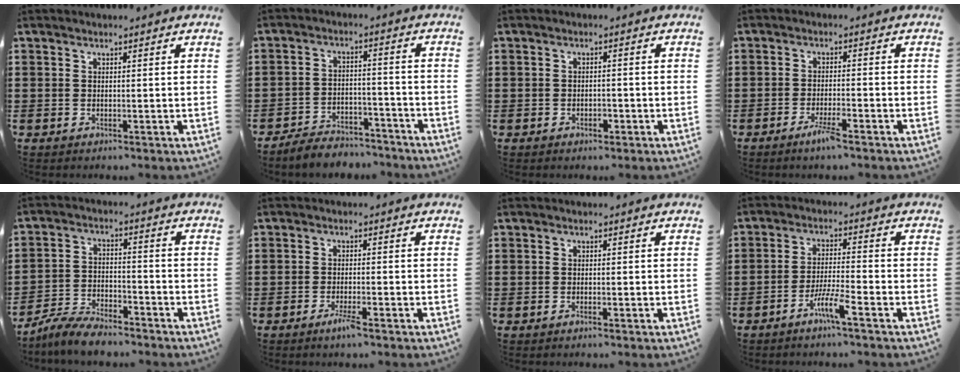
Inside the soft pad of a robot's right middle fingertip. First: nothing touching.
{"total": 5.2, "force": [-5.1, 0.9, 0.5], "torque": [-0.008, 0.010, -0.103]}
{"total": 1.5, "force": [-1.2, 0.8, 0.3], "torque": [-0.010, 0.000, -0.027]}
{"total": 3.4, "force": [-2.4, 0.2, 2.4], "torque": [-0.044, -0.002, -0.043]}
{"total": 6.2, "force": [-5.9, 1.0, 1.7], "torque": [-0.040, 0.004, -0.116]}
{"total": 2.7, "force": [-1.8, 0.2, 2.0], "torque": [-0.039, -0.002, -0.034]}
{"total": 0.5, "force": [-0.4, 0.0, 0.3], "torque": [-0.006, -0.002, -0.008]}
{"total": 4.9, "force": [-3.5, 0.2, 3.5], "torque": [-0.072, -0.005, -0.067]}